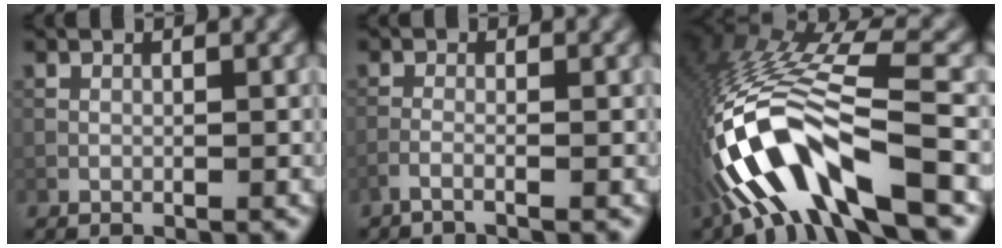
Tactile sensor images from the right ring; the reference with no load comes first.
{"total": 1.4, "force": [-1.0, 0.3, 1.0], "torque": [-0.010, 0.000, -0.031]}
{"total": 12.6, "force": [-5.8, 3.6, 10.6], "torque": [-0.219, 0.007, -0.098]}